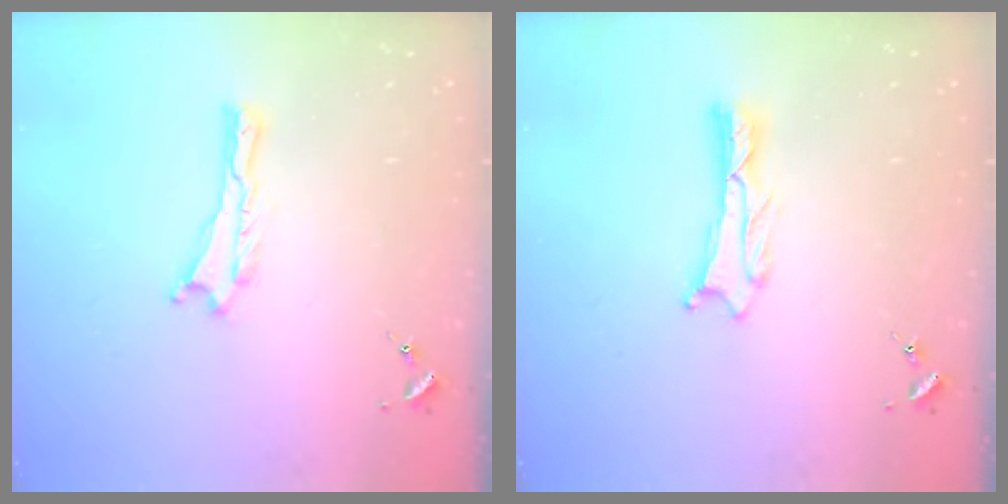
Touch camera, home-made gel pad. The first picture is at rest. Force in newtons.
{"total": 1.1, "press": 1.1, "slide": 0.2}